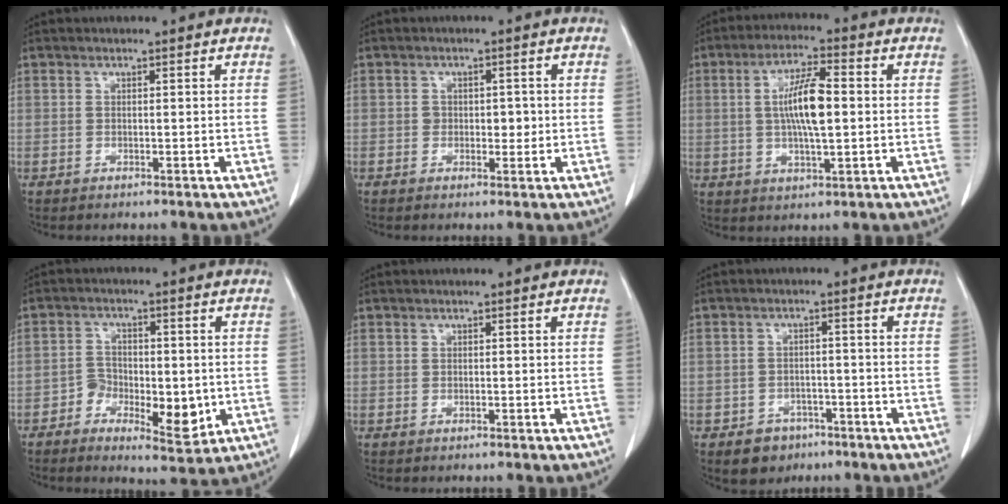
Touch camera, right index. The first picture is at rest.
{"total": 2.8, "force": [-0.1, 2.0, 2.0], "torque": [-0.023, 0.004, 0.002]}
{"total": 9.2, "force": [0.6, 1.8, 9.0], "torque": [-0.169, 0.006, 0.010]}
{"total": 7.6, "force": [-2.1, 4.1, 6.0], "torque": [-0.084, 0.004, -0.028]}
{"total": 0.0}
{"total": 4.5, "force": [-2.6, 3.5, 1.1], "torque": [-0.011, 0.009, -0.031]}